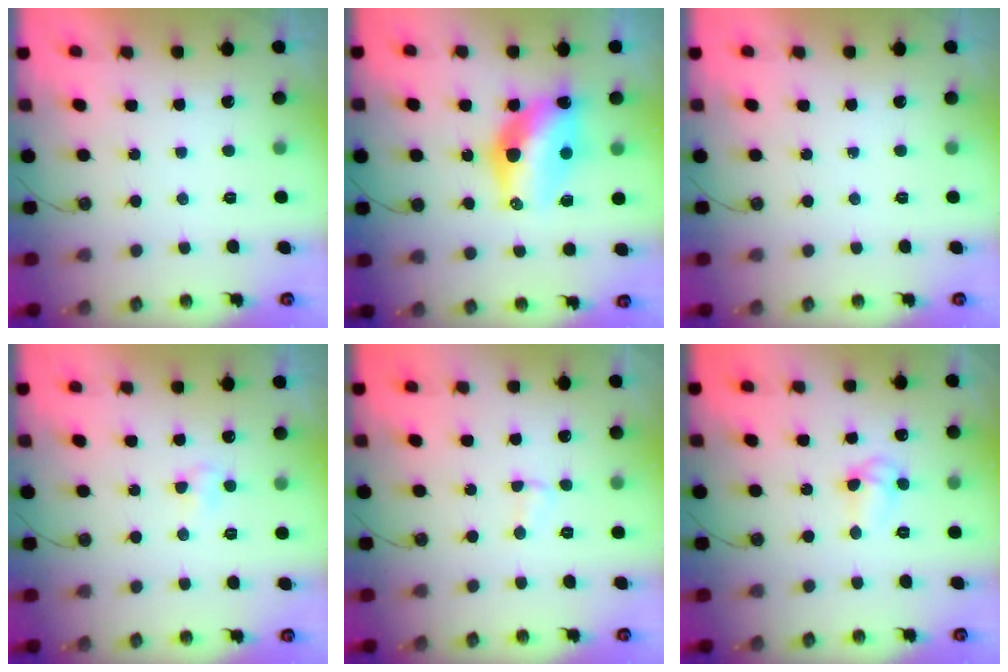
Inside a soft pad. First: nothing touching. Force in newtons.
{"total": 14.3, "press": 13.5, "slide": 4.7}
{"total": 0.0}
{"total": 2.9, "press": 2.7, "slide": 0.9}
{"total": 1.8, "press": 1.7, "slide": 0.4}
{"total": 5.8, "press": 5.8, "slide": 0.4}